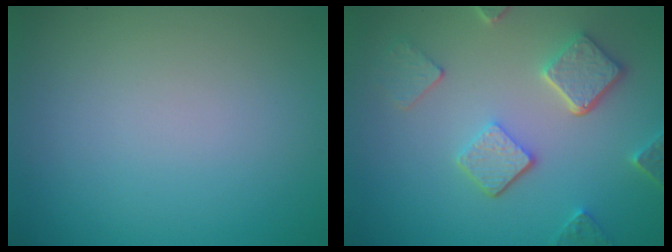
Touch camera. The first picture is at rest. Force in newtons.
{"total": 5.0, "press": 3.9, "slide": 3.2}